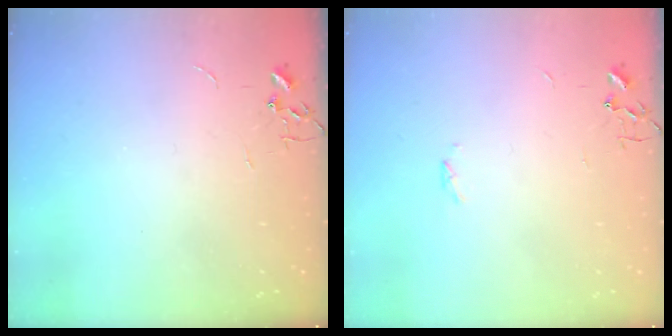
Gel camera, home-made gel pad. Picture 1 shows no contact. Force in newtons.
{"total": 1.7, "press": 1.6, "slide": 0.4}